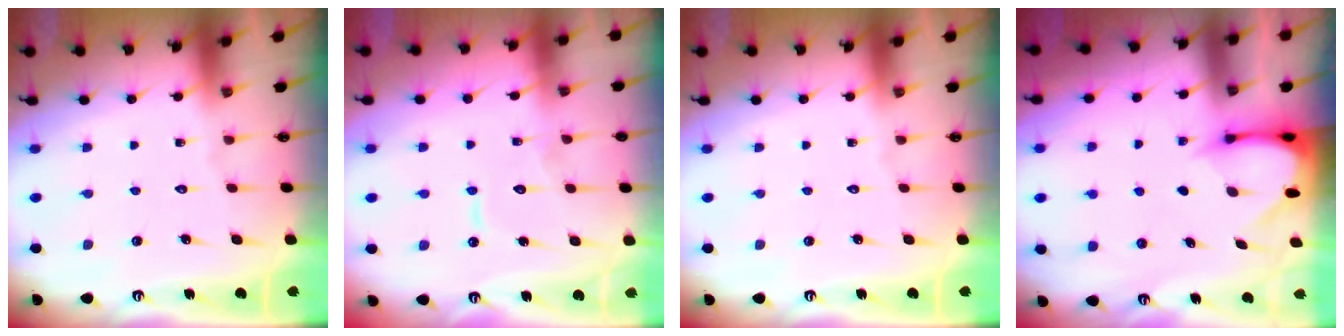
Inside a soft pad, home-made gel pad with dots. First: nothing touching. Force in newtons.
{"total": 7.4, "press": 7.4, "slide": 0.8}
{"total": 0.0}
{"total": 3.4, "press": 3.4, "slide": 0.3}